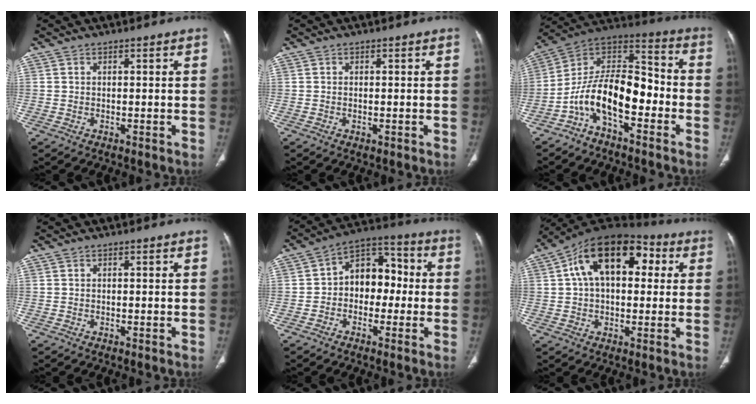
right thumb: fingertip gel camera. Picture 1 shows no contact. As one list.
[{"total": 0.5, "force": [-0.2, 0.2, 0.4], "torque": [-0.011, -0.002, -0.001]}, {"total": 15.1, "force": [-5.5, 7.4, 11.9], "torque": [-0.191, 0.084, -0.103]}, {"total": 0.0}, {"total": 10.5, "force": [-0.5, 7.6, 7.2], "torque": [-0.065, 0.043, -0.025]}, {"total": 17.7, "force": [4.4, 10.6, 13.5], "torque": [-0.188, 0.031, 0.058]}]